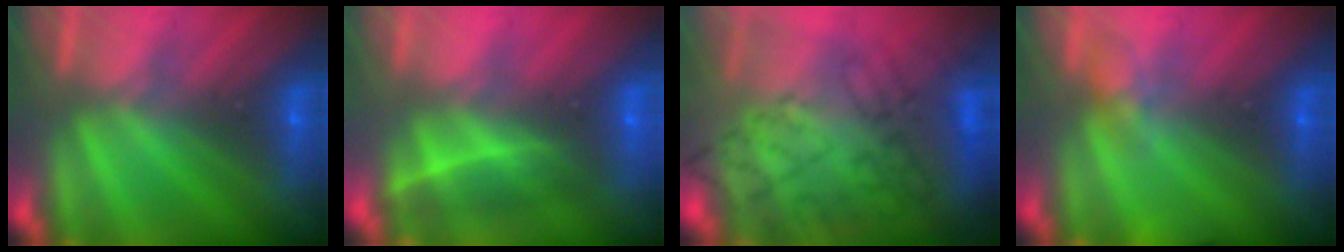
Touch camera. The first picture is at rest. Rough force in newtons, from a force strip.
{"total": 1.9}
{"total": 7.8}
{"total": 3.5}